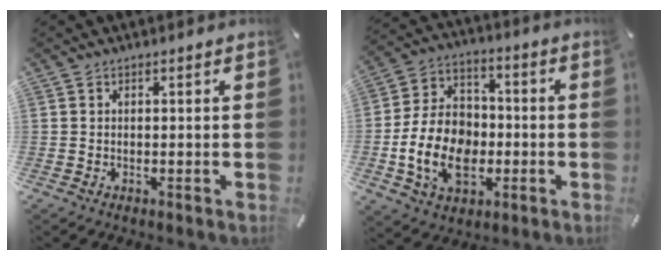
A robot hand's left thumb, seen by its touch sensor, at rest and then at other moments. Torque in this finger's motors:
{"motor_torque": [0.37, 0.80, 0.68, 0.69, 0.15]}